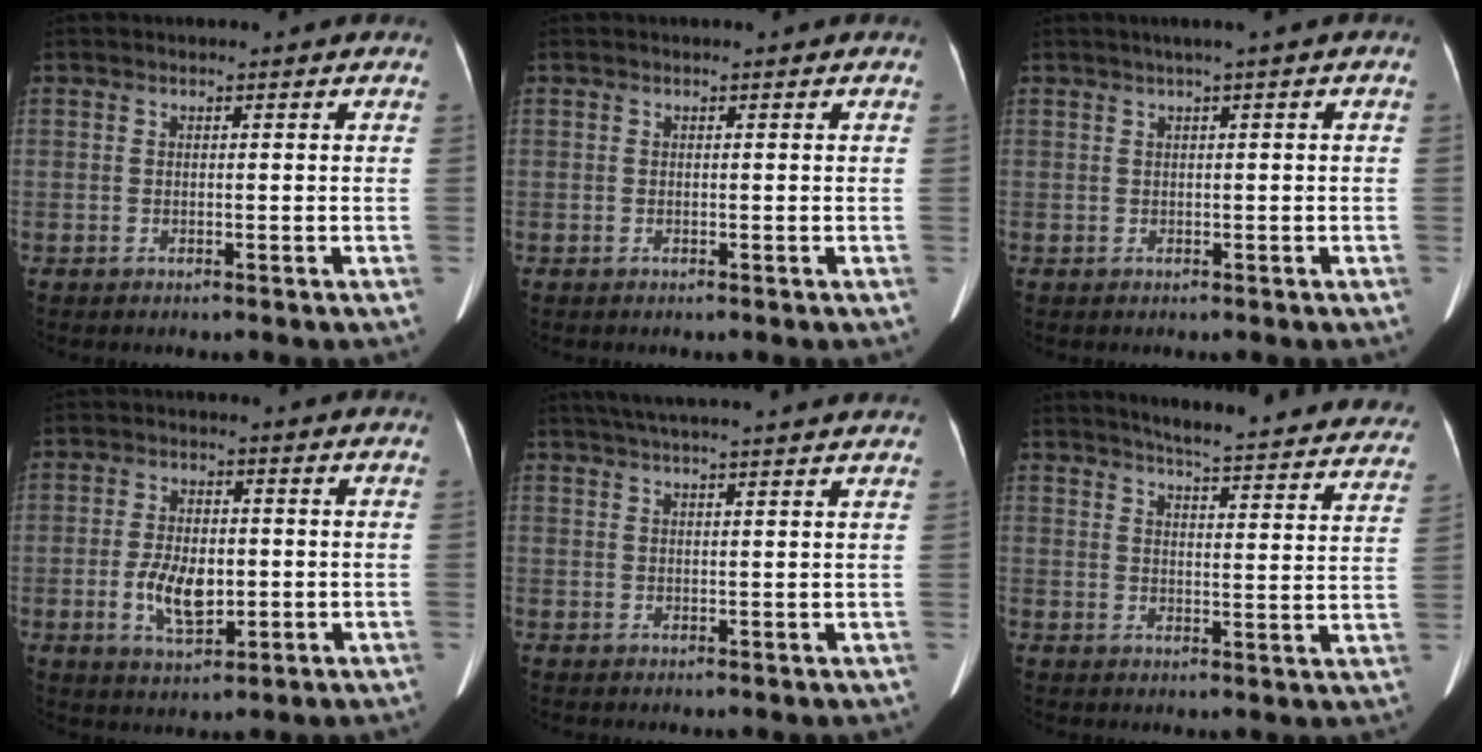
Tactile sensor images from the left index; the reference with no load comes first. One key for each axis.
{"total": 0.0}
{"total": 1.6, "fx": 0.5, "fy": -0.2, "fz": 1.5, "tx": -0.025, "ty": 0.010, "tz": 0.011}
{"total": 7.0, "fx": -1.2, "fy": 3.5, "fz": 6.0, "tx": -0.120, "ty": -0.001, "tz": -0.014}
{"total": 14.7, "fx": 12.9, "fy": 0.0, "fz": 7.1, "tx": -0.120, "ty": 0.034, "tz": 0.169}
{"total": 25.8, "fx": 23.7, "fy": 2.8, "fz": 9.8, "tx": -0.123, "ty": -0.061, "tz": 0.269}